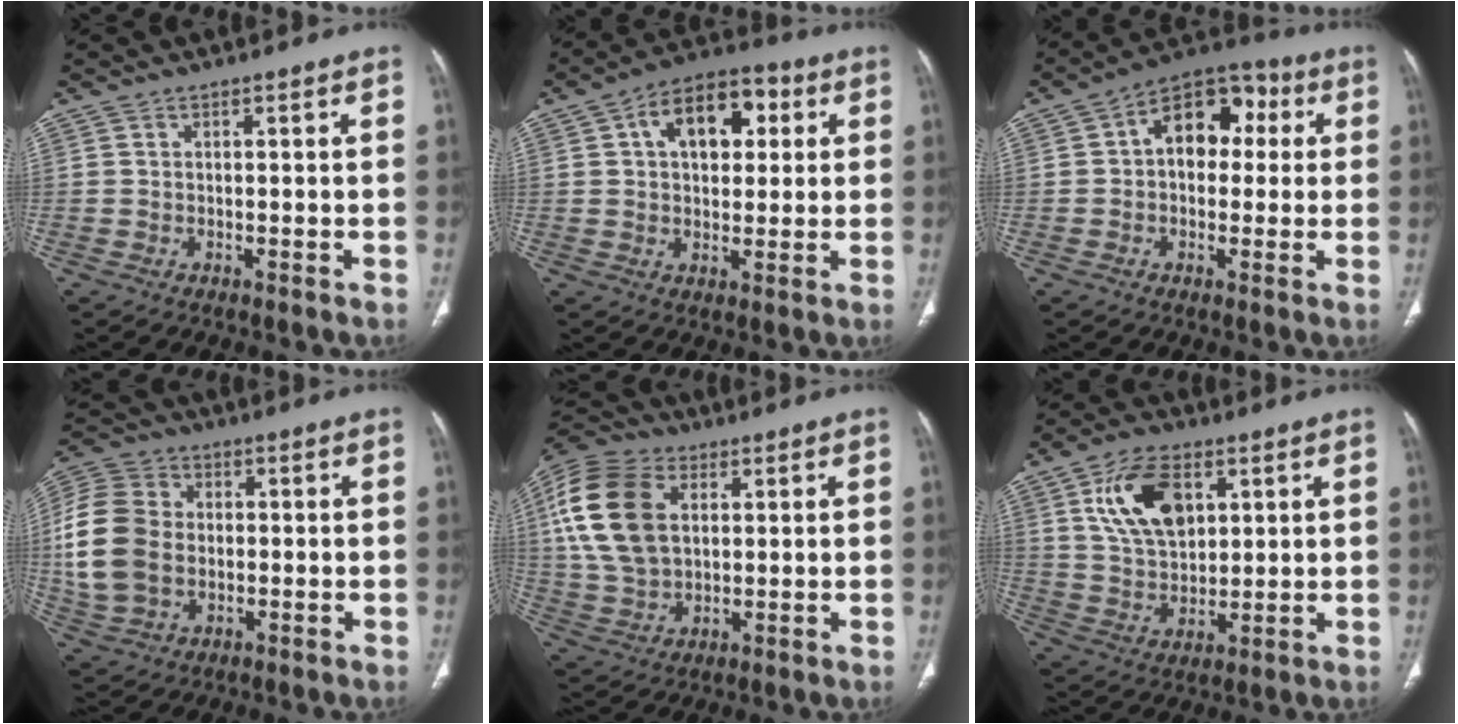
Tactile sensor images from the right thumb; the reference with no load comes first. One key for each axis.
{"total": 12.6, "fx": 3.6, "fy": 8.0, "fz": 9.1, "tx": -0.103, "ty": 0.019, "tz": 0.048}
{"total": 12.1, "fx": 2.0, "fy": 8.3, "fz": 8.6, "tx": -0.082, "ty": 0.035, "tz": 0.017}
{"total": 15.8, "fx": -0.3, "fy": 11.8, "fz": 10.5, "tx": -0.200, "ty": 0.019, "tz": -0.003}
{"total": 17.9, "fx": 3.9, "fy": 12.1, "fz": 12.6, "tx": -0.248, "ty": 0.007, "tz": 0.072}
{"total": 13.3, "fx": 4.8, "fy": 8.0, "fz": 9.5, "tx": -0.148, "ty": -0.015, "tz": 0.094}